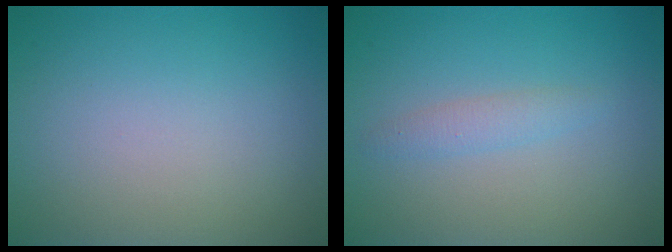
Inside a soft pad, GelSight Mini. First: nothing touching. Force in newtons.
{"total": 1.4, "press": 1.4, "slide": 0.0}